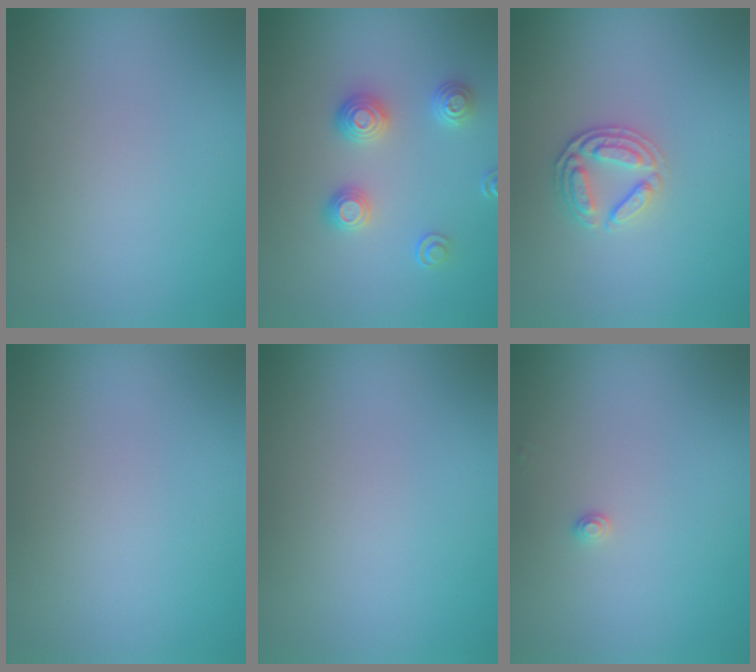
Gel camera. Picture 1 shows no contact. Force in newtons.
{"total": 3.0, "press": 2.6, "slide": 1.3}
{"total": 2.6, "press": 2.5, "slide": 0.8}
{"total": 0.0}
{"total": 0.0}
{"total": 0.8, "press": 0.8, "slide": 0.0}